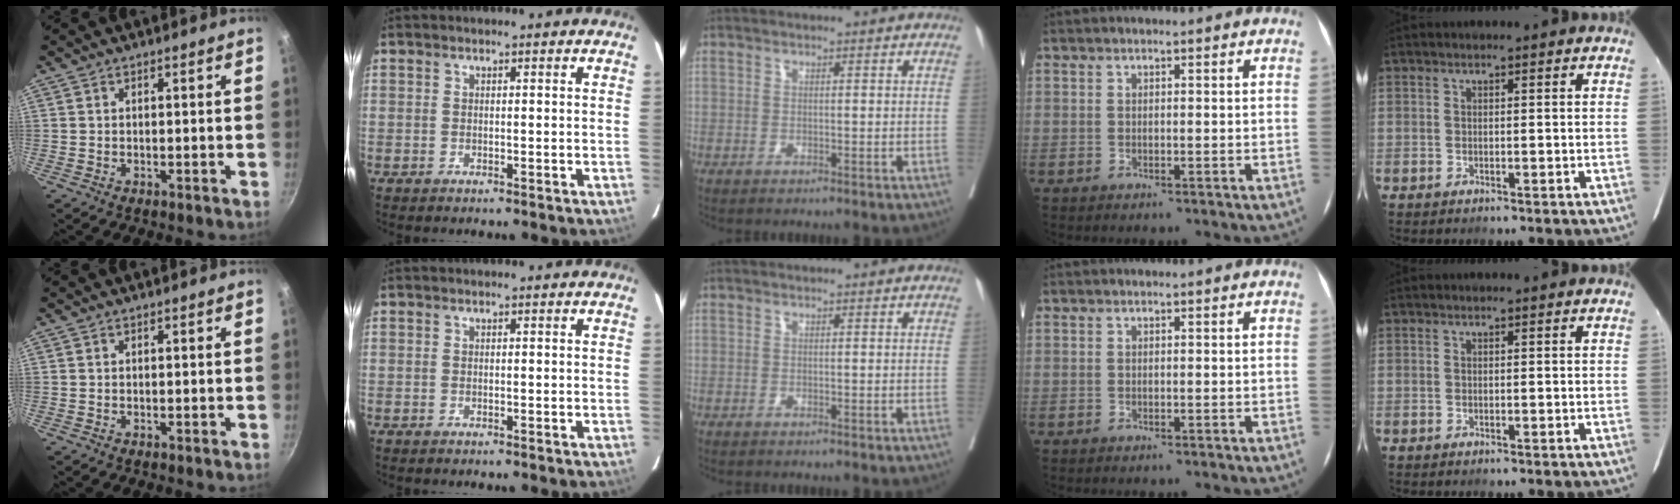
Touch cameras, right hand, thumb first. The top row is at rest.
{}